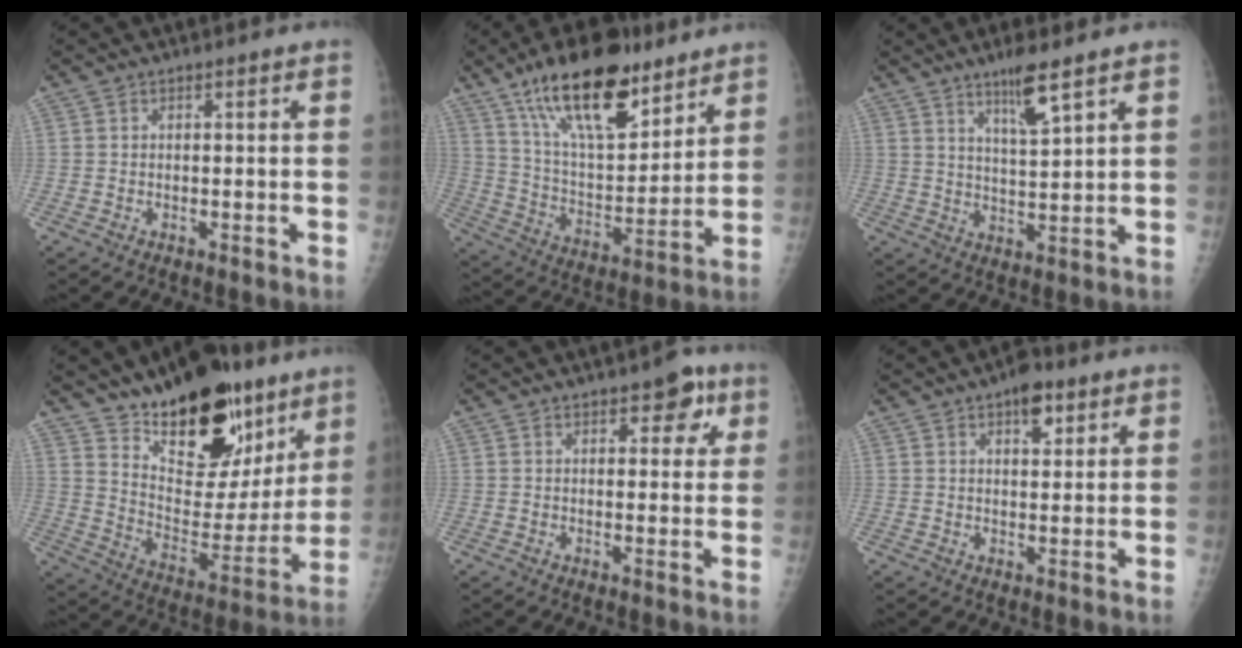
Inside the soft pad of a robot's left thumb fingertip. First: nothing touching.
{"total": 21.4, "force": [14.0, 8.6, 13.7], "torque": [-0.196, -0.062, 0.247]}
{"total": 6.8, "force": [4.5, 0.6, 5.0], "torque": [-0.091, -0.032, 0.083]}
{"total": 24.9, "force": [16.0, 12.0, 14.8], "torque": [-0.176, -0.084, 0.255]}
{"total": 5.6, "force": [2.7, 3.1, 3.8], "torque": [-0.014, -0.007, 0.026]}
{"total": 5.5, "force": [3.1, 2.8, 3.6], "torque": [-0.032, -0.012, 0.040]}